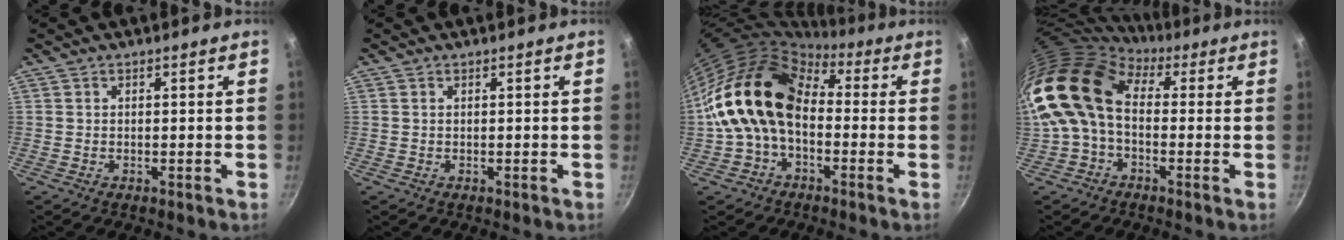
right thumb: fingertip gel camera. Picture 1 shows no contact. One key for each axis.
{"total": 0.0}
{"total": 16.5, "fx": -0.8, "fy": 11.4, "fz": 11.9, "tx": -0.193, "ty": 0.044, "tz": -0.032}
{"total": 16.5, "fx": 1.0, "fy": 11.1, "fz": 12.2, "tx": -0.242, "ty": 0.027, "tz": -0.001}